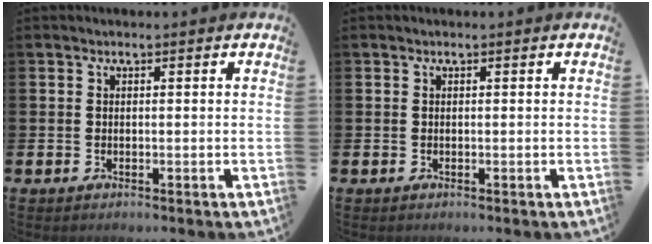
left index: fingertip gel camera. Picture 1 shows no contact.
{"total": 0.0}